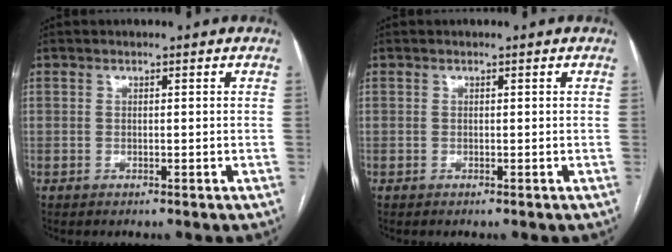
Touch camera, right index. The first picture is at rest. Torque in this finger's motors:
{"motor_torque": [0.18, 0.08, -0.03, -0.01]}